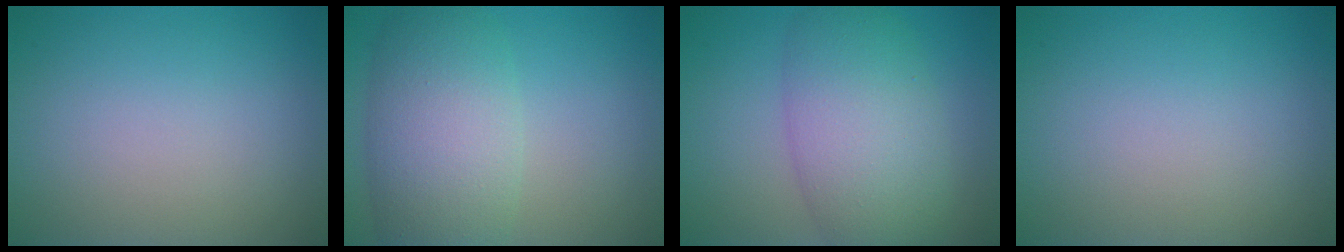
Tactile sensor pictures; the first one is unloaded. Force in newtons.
{"total": 7.4, "press": 7.4, "slide": 0.4}
{"total": 7.5, "press": 7.5, "slide": 0.2}
{"total": 0.0}